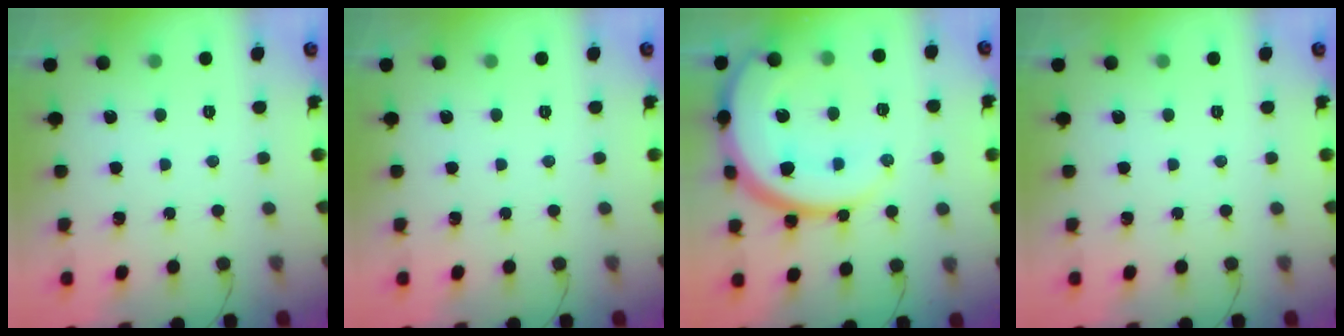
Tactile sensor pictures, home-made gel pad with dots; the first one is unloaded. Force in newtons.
{"total": 0.0}
{"total": 21.5, "press": 21.4, "slide": 2.0}
{"total": 0.0}